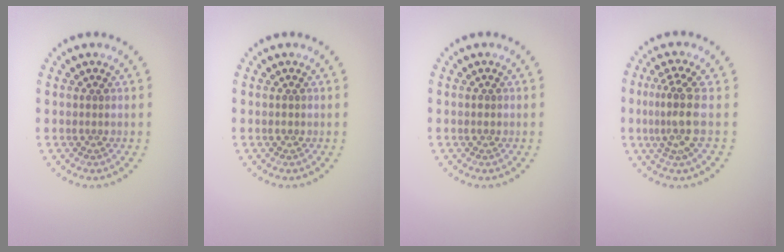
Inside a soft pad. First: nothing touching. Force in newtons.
{"total": 0.5, "press": 0.5, "slide": 0.1}
{"total": 0.9, "press": 0.9, "slide": 0.1}
{"total": 3.3, "press": 2.6, "slide": 2.1}